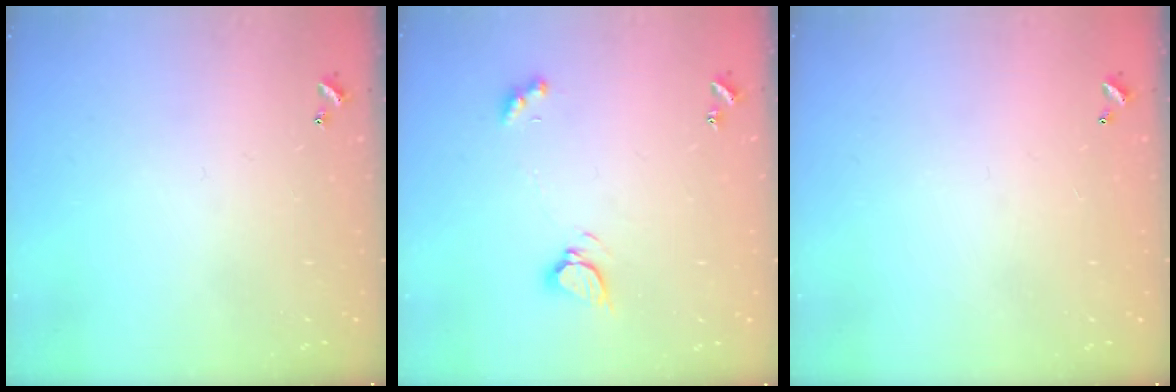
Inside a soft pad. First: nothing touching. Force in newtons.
{"total": 4.3, "press": 4.2, "slide": 0.4}
{"total": 2.9, "press": 2.9, "slide": 0.1}